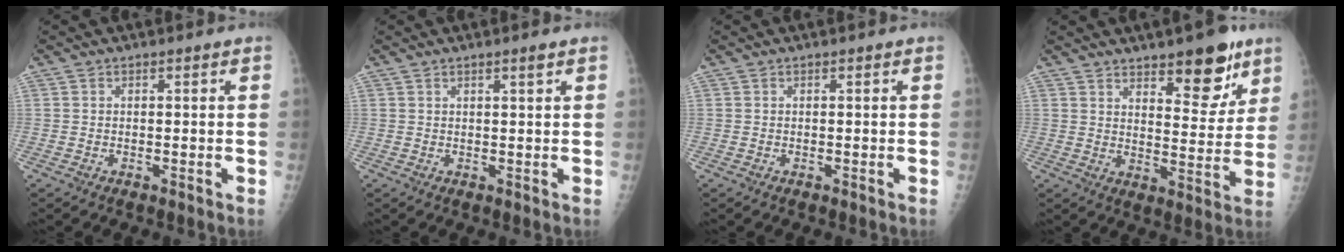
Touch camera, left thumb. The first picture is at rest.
{"total": 1.2, "force": [0.8, -0.1, 0.9], "torque": [-0.014, -0.005, 0.015]}
{"total": 0.0}
{"total": 11.8, "force": [7.7, 4.5, 7.7], "torque": [-0.069, -0.051, 0.113]}